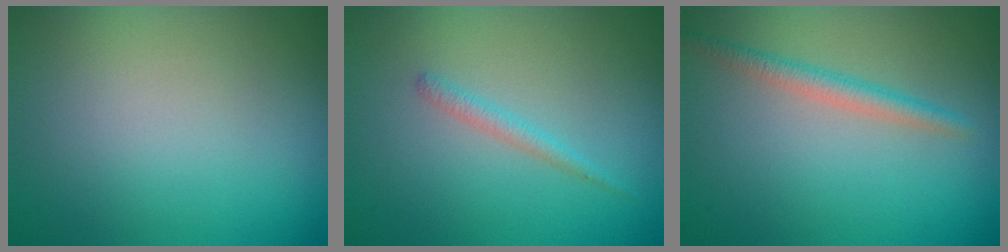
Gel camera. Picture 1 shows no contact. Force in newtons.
{"total": 1.2, "press": 1.2, "slide": 0.0}
{"total": 2.1, "press": 2.1, "slide": 0.1}